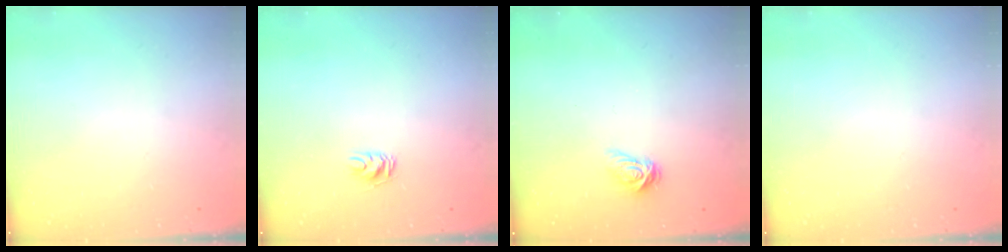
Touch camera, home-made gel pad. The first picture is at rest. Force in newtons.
{"total": 4.6, "press": 4.5, "slide": 0.5}
{"total": 4.5, "press": 4.5, "slide": 0.4}
{"total": 0.0}